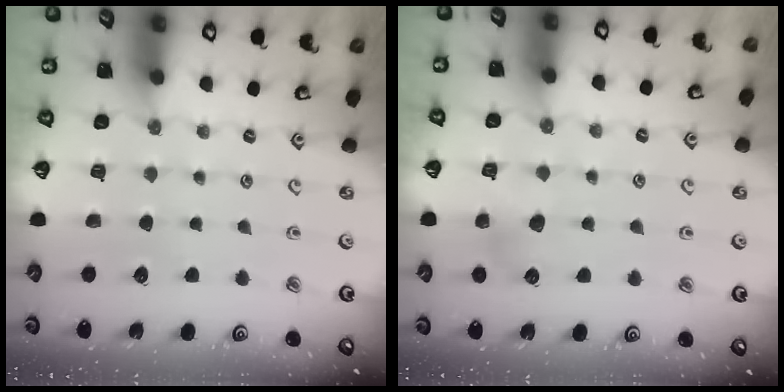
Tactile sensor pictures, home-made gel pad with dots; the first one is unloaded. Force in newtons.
{"total": 5.0, "press": 4.9, "slide": 1.0}